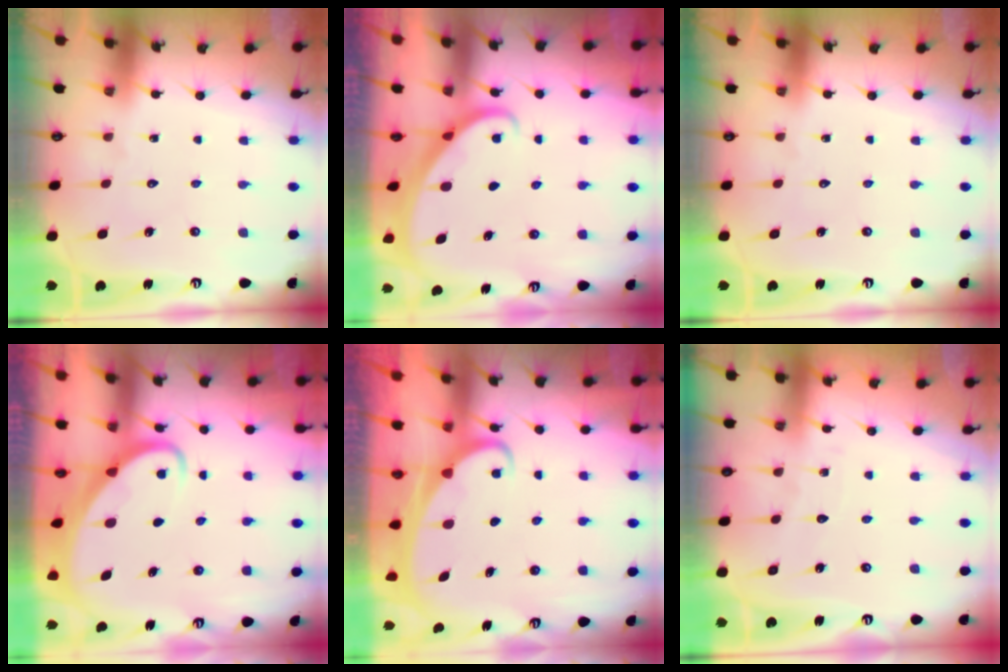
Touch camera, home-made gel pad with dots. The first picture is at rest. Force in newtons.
{"total": 1.8, "press": 1.8, "slide": 0.1}
{"total": 0.0}
{"total": 2.9, "press": 2.9, "slide": 0.2}
{"total": 2.2, "press": 2.1, "slide": 0.2}
{"total": 2.3, "press": 2.3, "slide": 0.3}